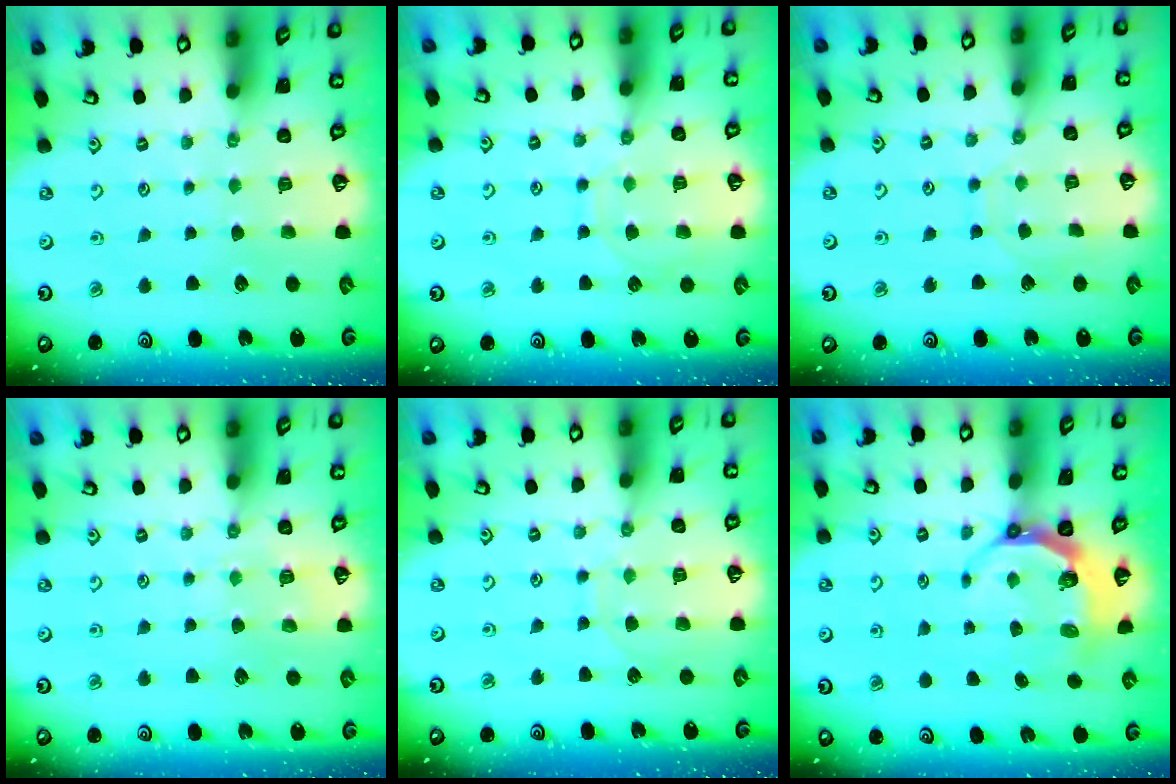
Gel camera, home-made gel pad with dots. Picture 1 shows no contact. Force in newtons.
{"total": 8.6, "press": 8.6, "slide": 0.6}
{"total": 6.3, "press": 6.3, "slide": 0.5}
{"total": 6.3, "press": 6.3, "slide": 0.4}
{"total": 7.6, "press": 7.5, "slide": 0.7}
{"total": 6.7, "press": 6.0, "slide": 3.2}